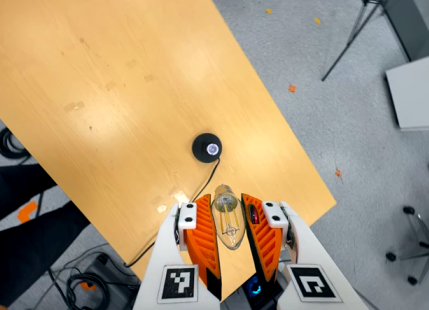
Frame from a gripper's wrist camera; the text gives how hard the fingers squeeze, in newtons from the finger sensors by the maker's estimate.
{"total": 14.5, "left": 16.1, "right": 12.9}